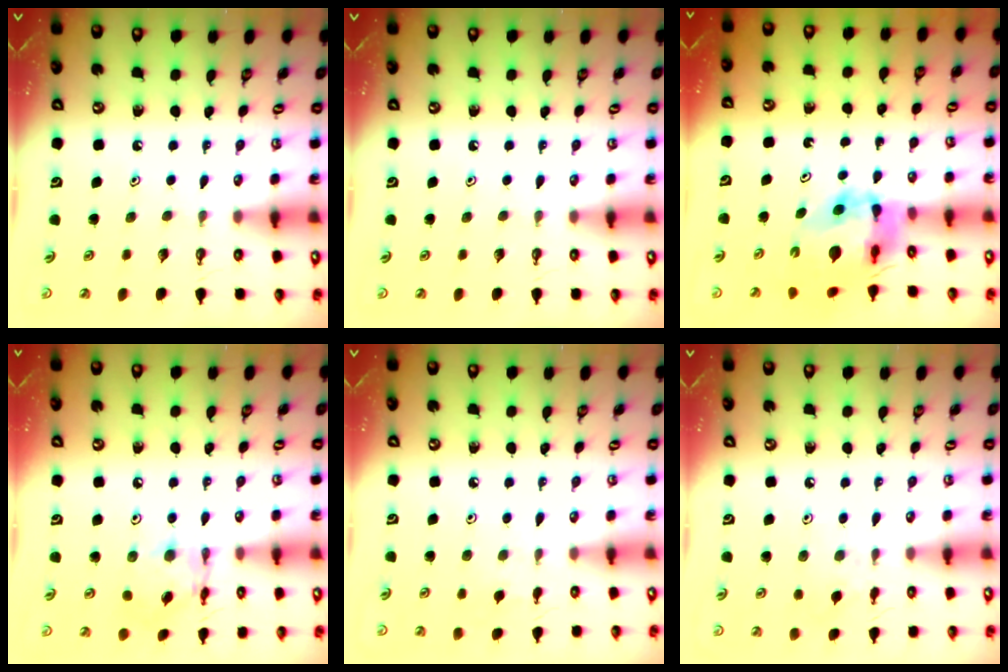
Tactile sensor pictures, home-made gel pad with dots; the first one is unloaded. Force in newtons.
{"total": 0.0}
{"total": 12.7, "press": 12.6, "slide": 1.5}
{"total": 10.3, "press": 10.3, "slide": 0.8}
{"total": 2.4, "press": 2.3, "slide": 0.5}
{"total": 2.4, "press": 2.4, "slide": 0.4}